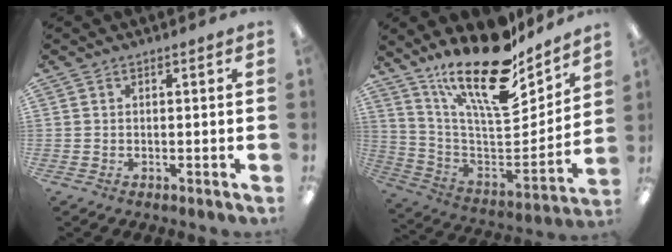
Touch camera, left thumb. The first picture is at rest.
{"total": 24.5, "force": [17.6, 8.4, 14.9], "torque": [-0.258, -0.120, 0.301]}